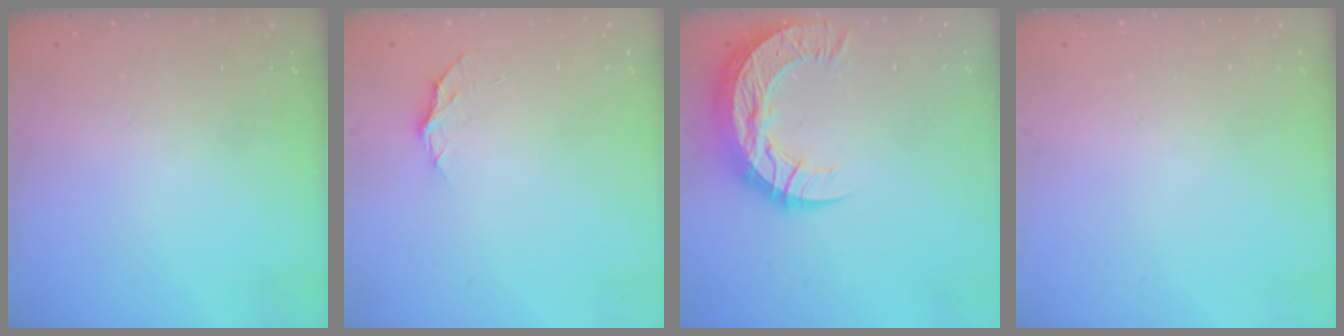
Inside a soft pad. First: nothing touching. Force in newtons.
{"total": 5.1, "press": 5.1, "slide": 0.2}
{"total": 15.4, "press": 15.3, "slide": 1.1}
{"total": 0.0}